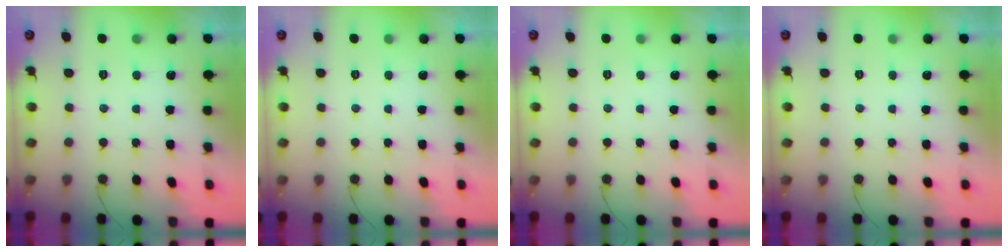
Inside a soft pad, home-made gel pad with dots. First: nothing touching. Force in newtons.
{"total": 0.0}
{"total": 0.0}
{"total": 0.0}